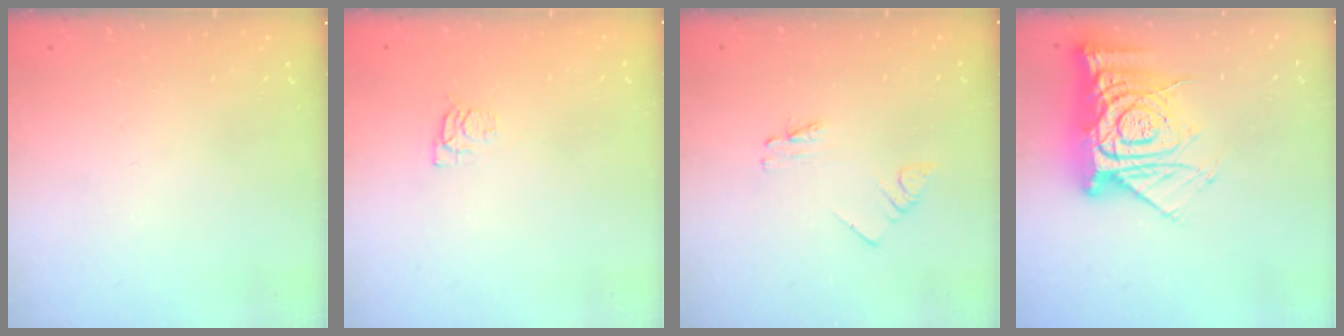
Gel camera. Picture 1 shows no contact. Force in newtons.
{"total": 4.9, "press": 4.8, "slide": 0.6}
{"total": 1.6, "press": 1.6, "slide": 0.2}
{"total": 17.2, "press": 17.2, "slide": 1.7}